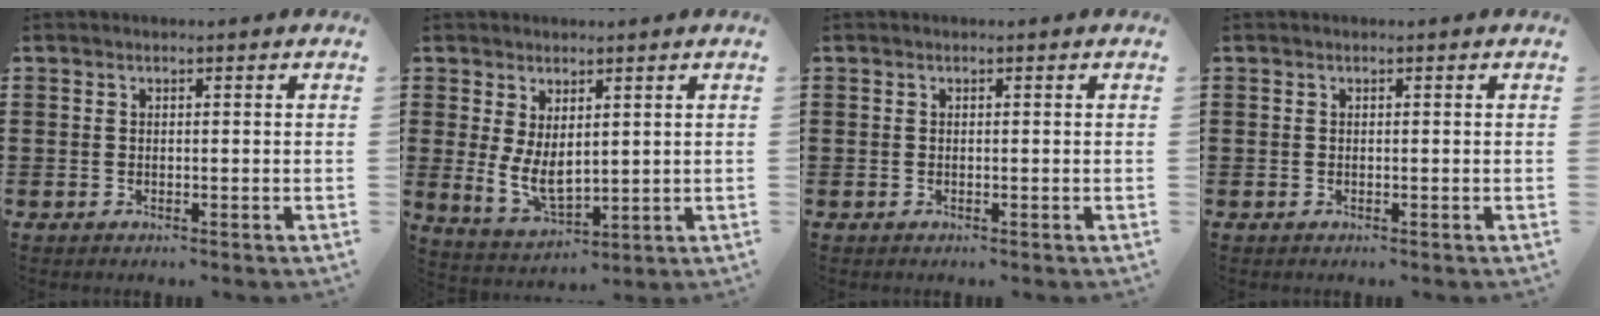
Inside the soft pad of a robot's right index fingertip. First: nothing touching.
{"total": 5.2, "force": [0.9, 2.8, 4.3], "torque": [-0.096, -0.002, 0.019]}
{"total": 0.0}
{"total": 0.0}